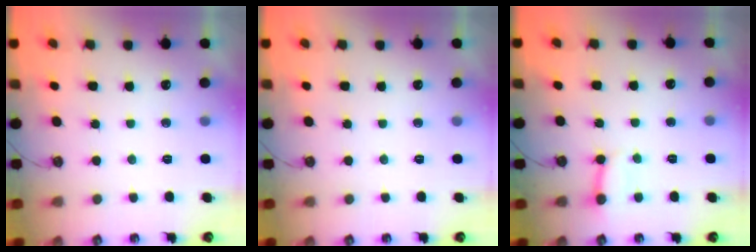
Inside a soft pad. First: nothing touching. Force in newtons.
{"total": 0.0}
{"total": 3.4, "press": 3.4, "slide": 0.1}